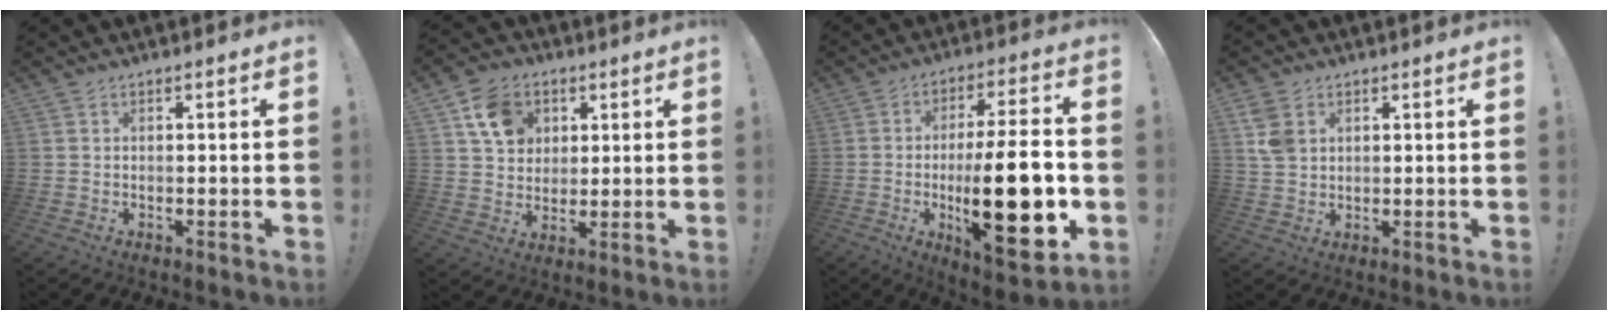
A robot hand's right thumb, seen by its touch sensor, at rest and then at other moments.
{"total": 11.8, "force": [5.0, 9.6, 4.7], "torque": [-0.062, -0.016, 0.101]}
{"total": 24.2, "force": [-4.1, 7.5, 22.7], "torque": [-0.365, 0.004, -0.060]}
{"total": 6.5, "force": [2.6, 4.7, 3.7], "torque": [-0.073, -0.004, 0.051]}